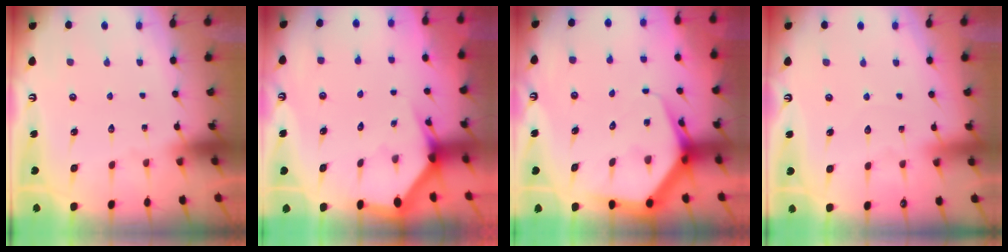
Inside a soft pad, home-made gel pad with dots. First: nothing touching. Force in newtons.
{"total": 2.8, "press": 2.8, "slide": 0.2}
{"total": 7.2, "press": 7.2, "slide": 0.8}
{"total": 2.9, "press": 2.9, "slide": 0.2}